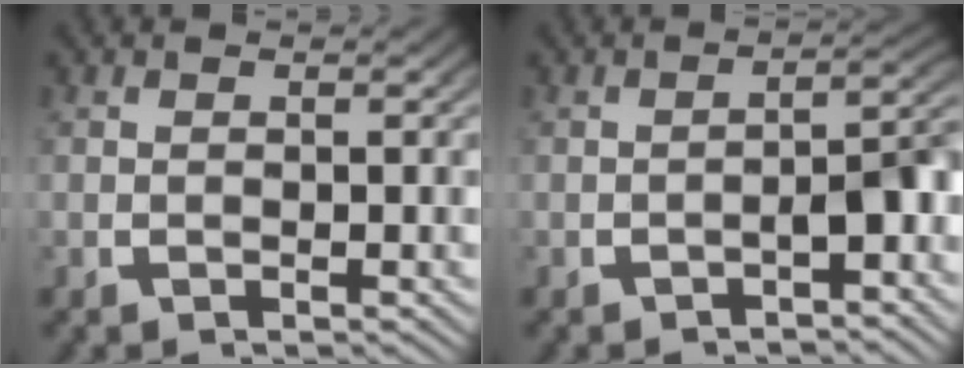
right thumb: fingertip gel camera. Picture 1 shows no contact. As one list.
[{"total": 4.4, "force": [-1.6, 1.8, 3.7], "torque": [-0.047, 0.000, -0.020]}]